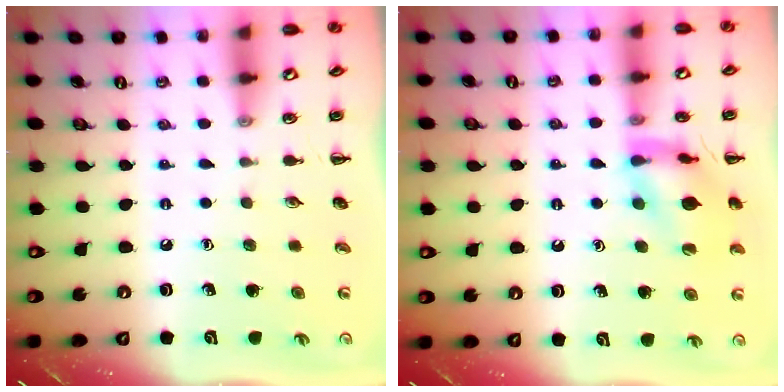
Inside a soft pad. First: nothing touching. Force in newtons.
{"total": 14.9, "press": 14.8, "slide": 1.4}